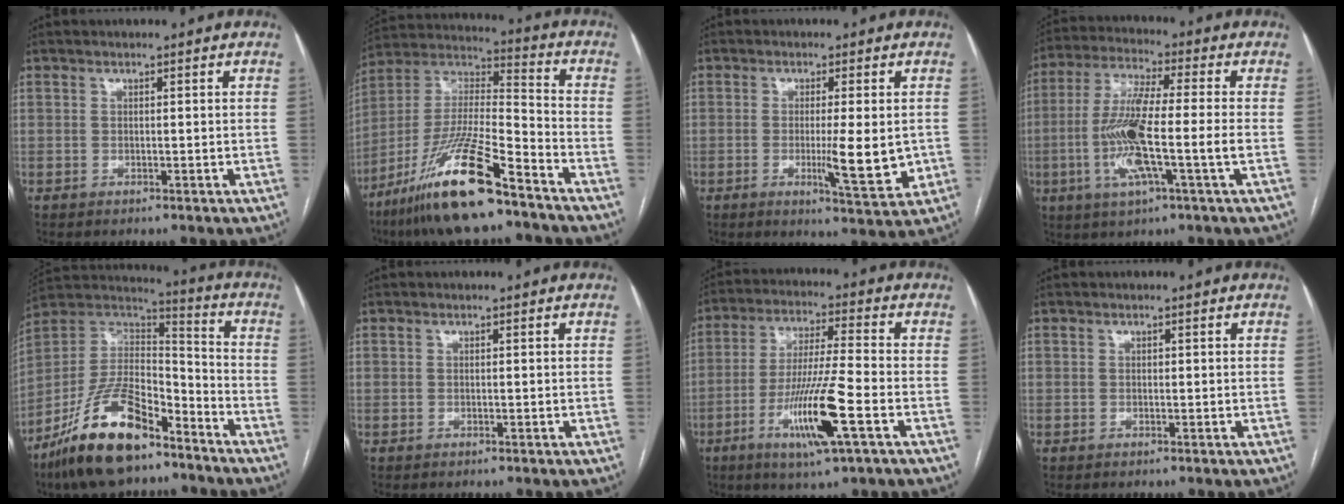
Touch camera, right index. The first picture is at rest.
{"total": 18.9, "force": [-12.4, 2.1, 14.1], "torque": [-0.312, -0.029, -0.232]}
{"total": 7.5, "force": [-1.0, 1.1, 7.4], "torque": [-0.107, -0.012, -0.013]}
{"total": 12.9, "force": [-2.6, 0.5, 12.6], "torque": [-0.257, -0.004, -0.056]}
{"total": 19.1, "force": [-12.7, 6.6, 12.6], "torque": [-0.263, 0.005, -0.234]}
{"total": 0.0}
{"total": 12.8, "force": [-4.9, 0.1, 11.9], "torque": [-0.231, -0.018, -0.090]}
{"total": 0.0}